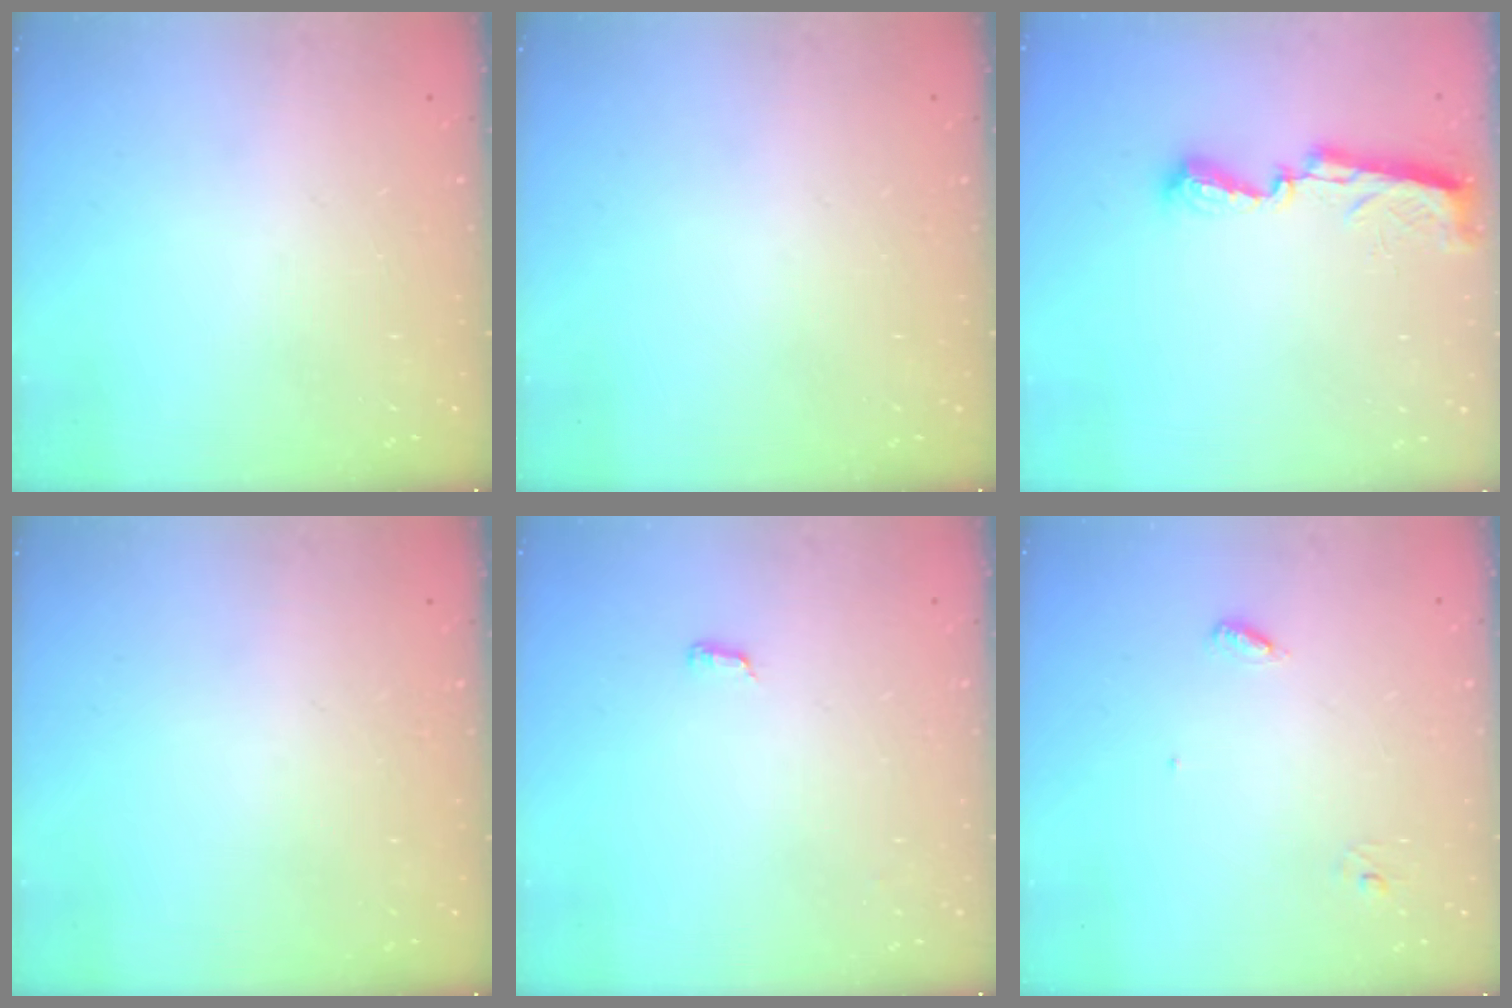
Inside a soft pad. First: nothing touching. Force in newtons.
{"total": 0.0}
{"total": 7.9, "press": 7.8, "slide": 0.4}
{"total": 0.0}
{"total": 6.4, "press": 3.8, "slide": 5.1}
{"total": 3.4, "press": 3.4, "slide": 0.3}